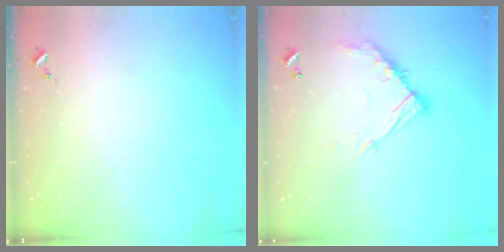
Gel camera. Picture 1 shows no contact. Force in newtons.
{"total": 13.1, "press": 13.1, "slide": 1.1}